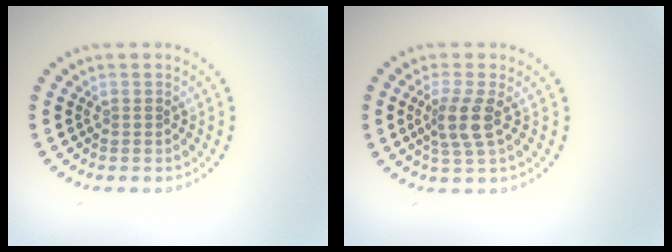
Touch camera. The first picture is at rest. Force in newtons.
{"total": 2.7, "press": 2.2, "slide": 1.6}